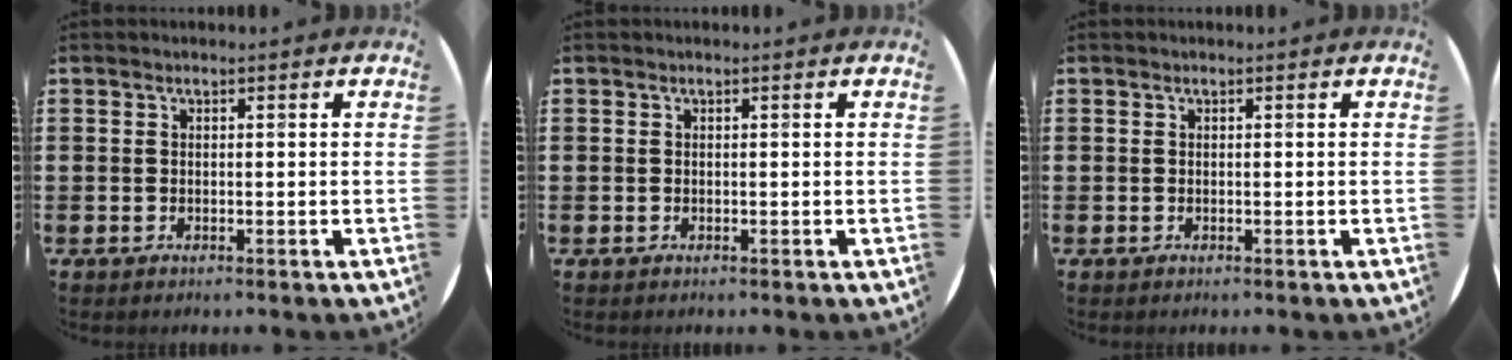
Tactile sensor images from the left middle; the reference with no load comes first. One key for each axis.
{"total": 0.0}
{"total": 0.0}